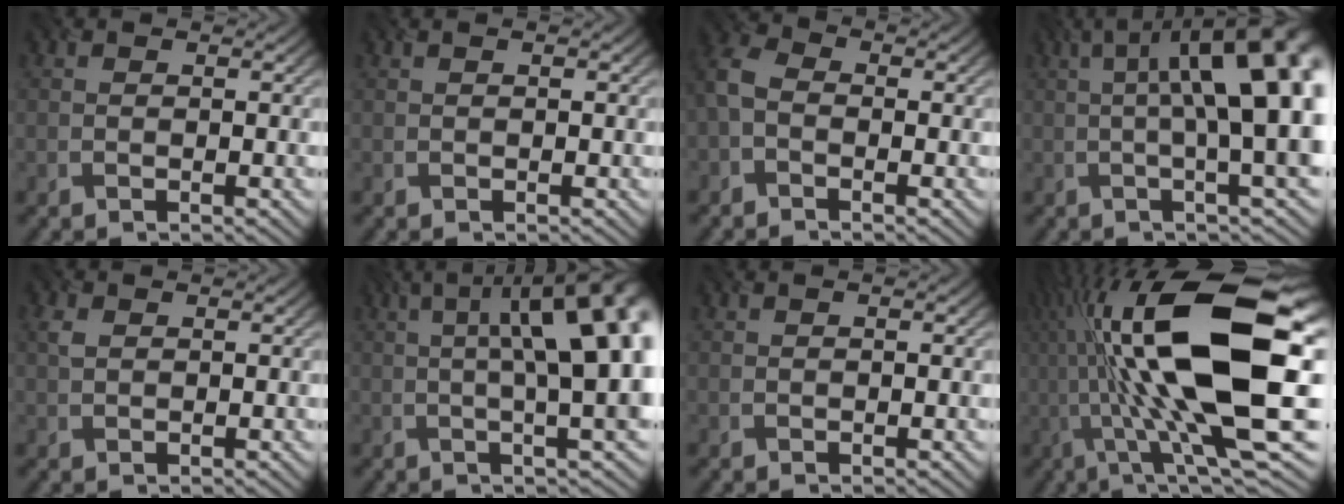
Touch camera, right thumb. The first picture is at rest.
{"total": 0.0}
{"total": 3.7, "force": [-1.3, 2.5, 2.4], "torque": [-0.069, 0.003, -0.042]}
{"total": 17.1, "force": [2.2, 5.1, 16.1], "torque": [-0.199, 0.037, 0.036]}
{"total": 1.5, "force": [0.6, 0.9, 1.0], "torque": [-0.029, 0.004, 0.013]}
{"total": 15.5, "force": [2.2, 4.7, 14.6], "torque": [-0.174, 0.035, 0.028]}
{"total": 0.0}
{"total": 21.7, "force": [2.9, 6.5, 20.5], "torque": [-0.378, 0.008, 0.061]}